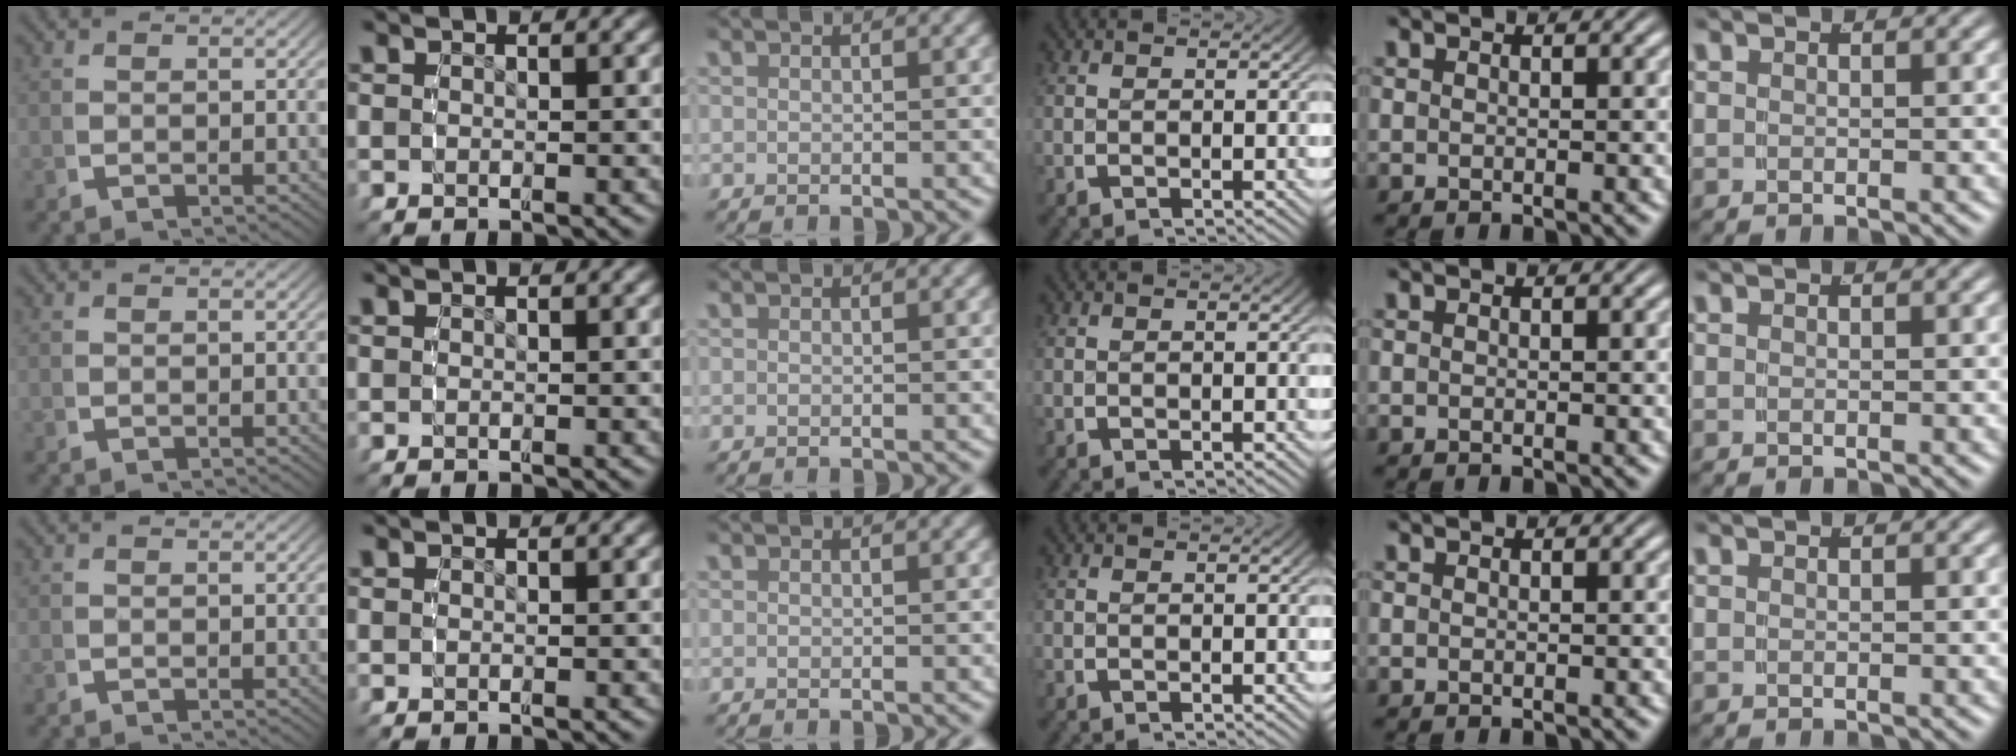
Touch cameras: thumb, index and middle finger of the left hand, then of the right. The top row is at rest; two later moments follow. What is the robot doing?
{"motion": "reach", "object": "coat"}